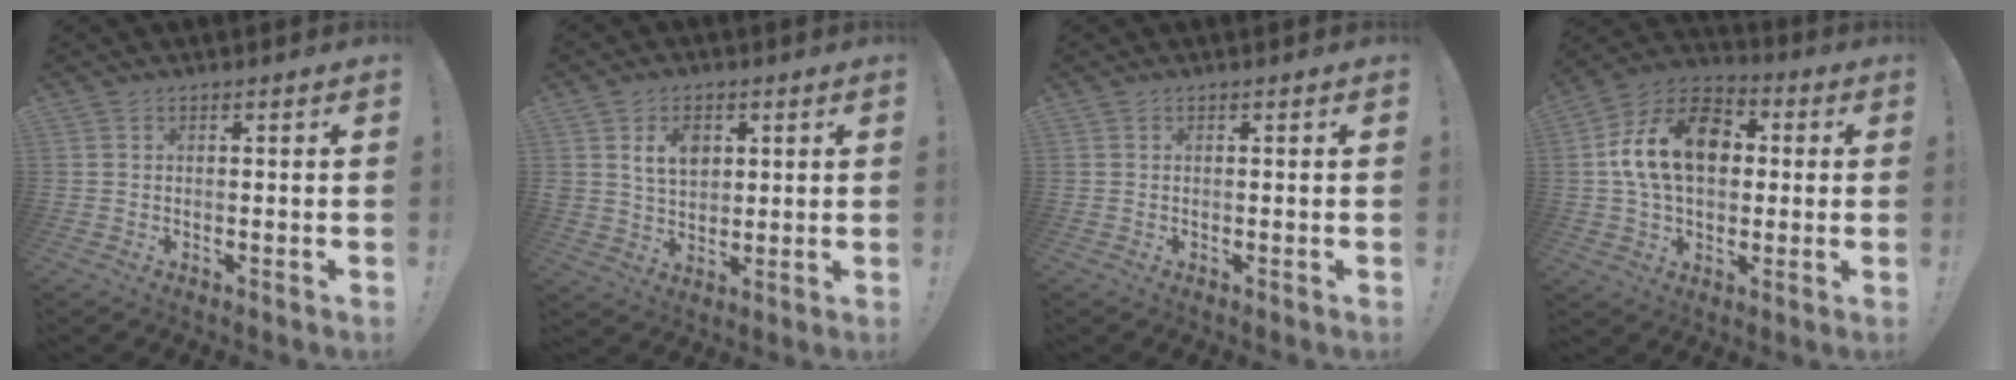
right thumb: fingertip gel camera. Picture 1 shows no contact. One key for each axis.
{"total": 8.2, "fx": 3.3, "fy": 6.2, "fz": 4.2, "tx": -0.058, "ty": -0.014, "tz": 0.062}
{"total": 0.0}
{"total": 18.9, "fx": 3.2, "fy": 13.3, "fz": 13.1, "tx": -0.209, "ty": 0.014, "tz": 0.062}